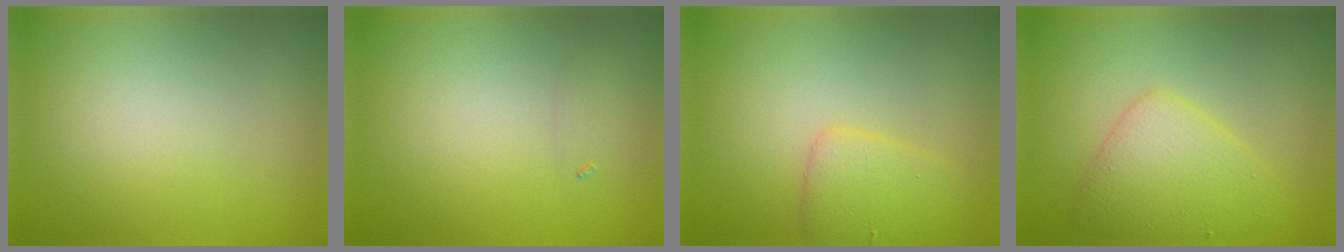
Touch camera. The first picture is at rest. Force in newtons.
{"total": 0.6, "press": 0.6, "slide": 0.0}
{"total": 2.4, "press": 2.4, "slide": 0.0}
{"total": 3.8, "press": 3.8, "slide": 0.1}